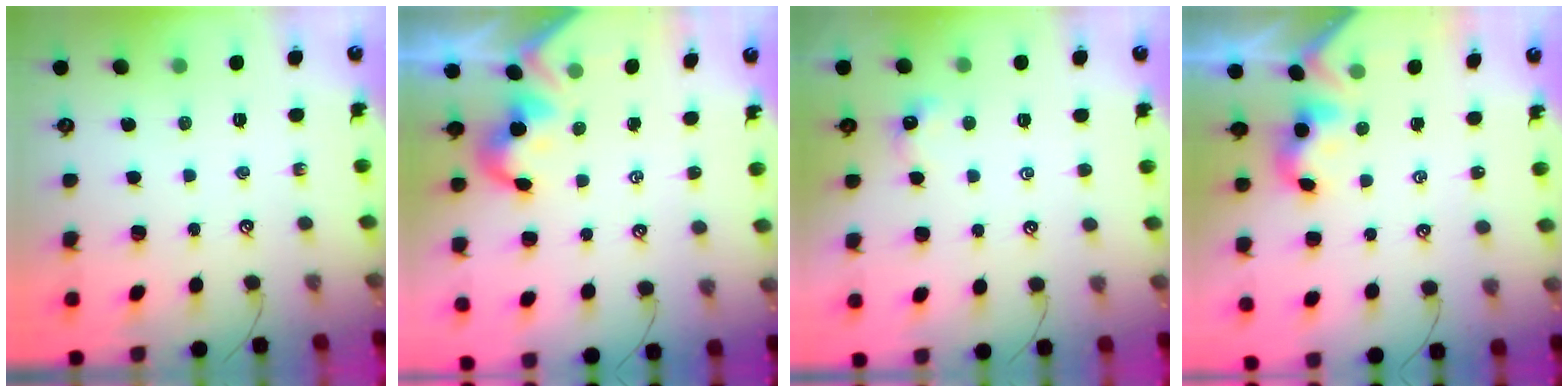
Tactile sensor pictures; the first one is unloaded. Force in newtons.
{"total": 2.1, "press": 2.1, "slide": 0.4}
{"total": 0.0}
{"total": 2.3, "press": 2.3, "slide": 0.2}